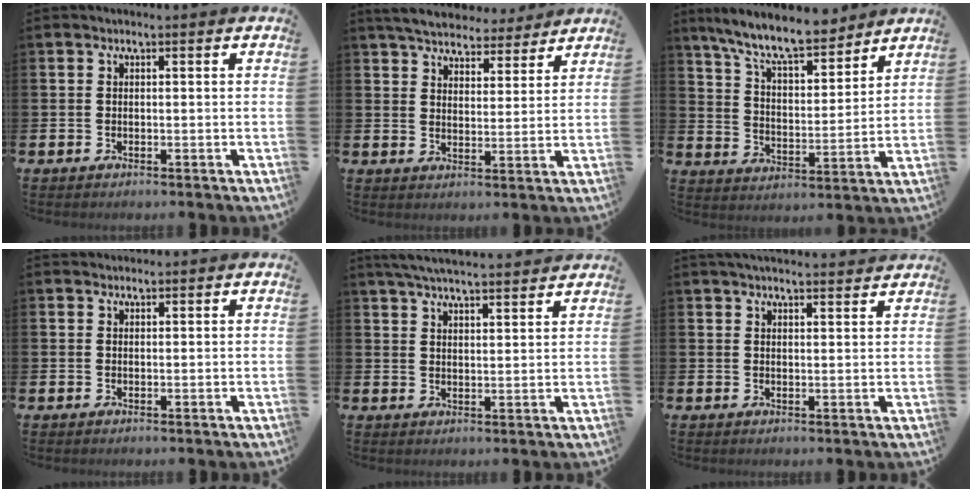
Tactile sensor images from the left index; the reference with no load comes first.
{"total": 5.7, "force": [5.5, 1.4, 0.8], "torque": [-0.033, -0.031, 0.096]}
{"total": 9.9, "force": [8.9, 1.8, 3.8], "torque": [-0.100, -0.055, 0.158]}
{"total": 0.9, "force": [0.9, 0.3, -0.2], "torque": [0.015, -0.002, 0.014]}
{"total": 5.2, "force": [5.1, 0.1, 1.2], "torque": [-0.045, -0.019, 0.094]}
{"total": 3.2, "force": [3.1, 0.2, 0.5], "torque": [-0.017, -0.010, 0.058]}